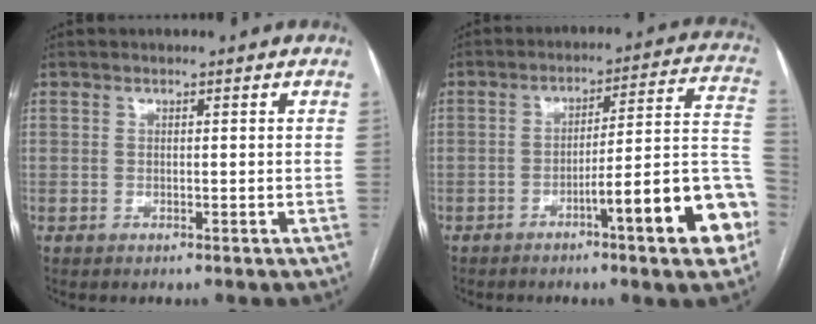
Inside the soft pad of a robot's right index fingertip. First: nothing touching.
{"total": 15.7, "force": [-6.8, 1.1, 14.1], "torque": [-0.140, 0.025, -0.093]}